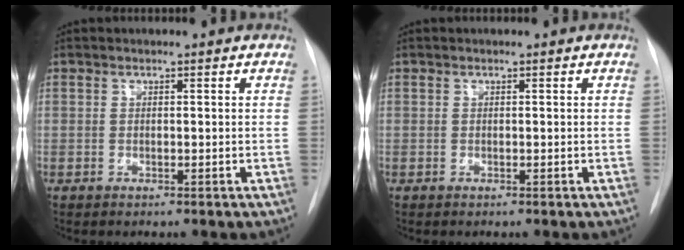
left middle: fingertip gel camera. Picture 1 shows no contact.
{"total": 0.0}